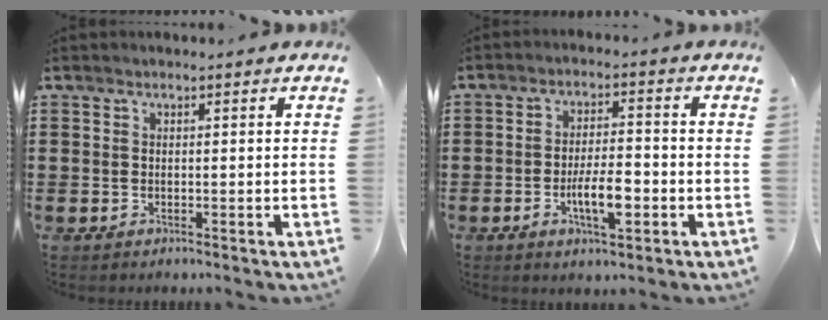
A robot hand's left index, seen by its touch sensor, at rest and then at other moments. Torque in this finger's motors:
{"motor_torque": [0.52, 0.04, 0.28, 0.08]}